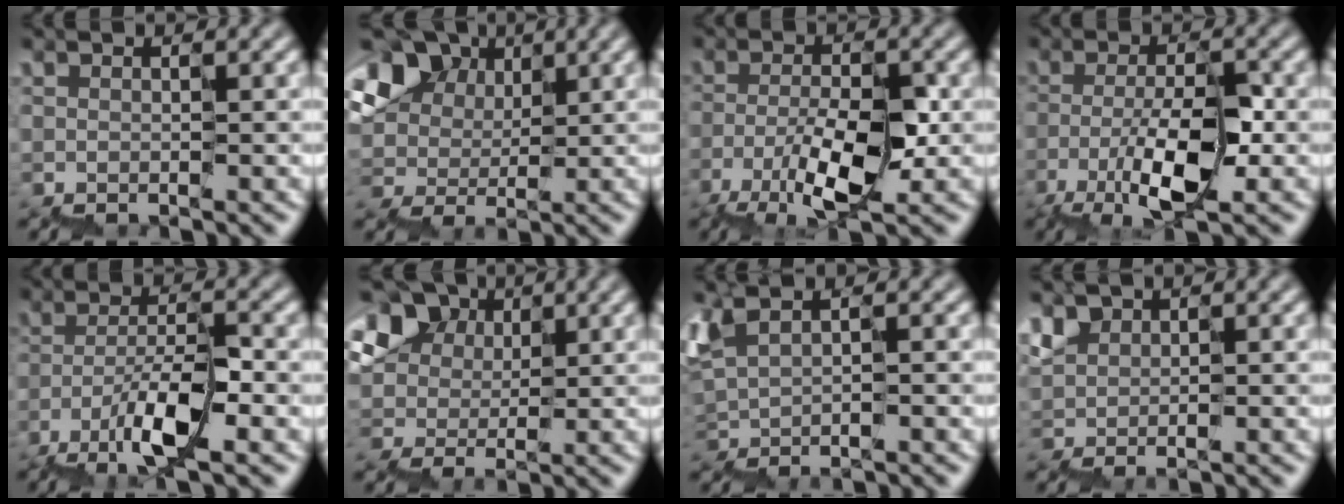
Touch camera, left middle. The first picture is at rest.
{"total": 8.1, "force": [4.0, 5.9, 3.9], "torque": [-0.073, 0.033, 0.059]}
{"total": 5.0, "force": [-2.0, 1.6, 4.3], "torque": [-0.079, 0.006, -0.038]}
{"total": 5.4, "force": [-1.9, 1.6, 4.8], "torque": [-0.086, 0.005, -0.035]}
{"total": 5.2, "force": [-3.3, 1.0, 4.0], "torque": [-0.070, 0.010, -0.065]}
{"total": 7.3, "force": [3.8, 5.5, 2.9], "torque": [-0.060, 0.037, 0.050]}
{"total": 2.4, "force": [0.4, 1.1, 2.1], "torque": [-0.060, 0.002, 0.008]}
{"total": 2.1, "force": [0.9, 1.6, 1.0], "torque": [-0.020, 0.004, 0.011]}